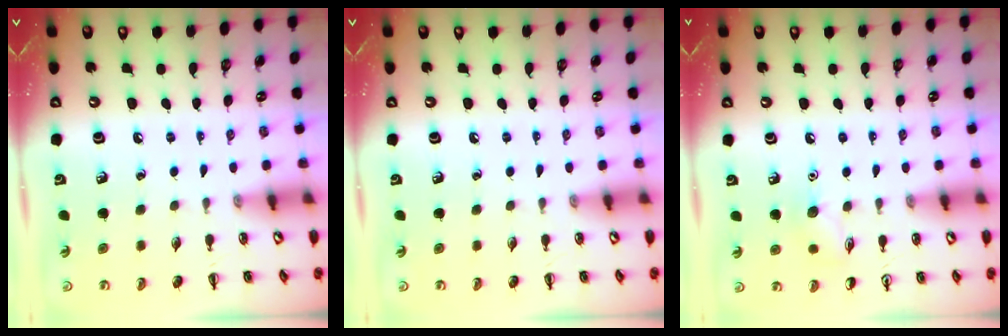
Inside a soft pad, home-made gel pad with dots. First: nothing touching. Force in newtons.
{"total": 0.0}
{"total": 6.5, "press": 6.4, "slide": 1.2}